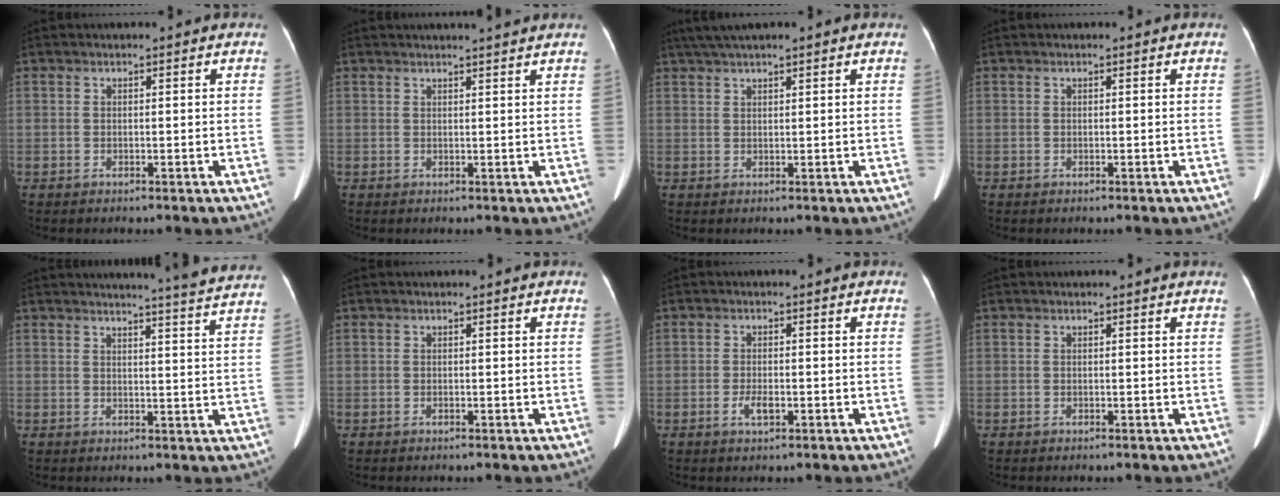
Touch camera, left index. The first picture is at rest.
{"total": 4.3, "force": [3.9, -0.6, 1.6], "torque": [-0.020, 0.010, 0.044]}
{"total": 5.3, "force": [4.1, 0.3, 3.3], "torque": [-0.056, 0.036, 0.071]}
{"total": 0.0}
{"total": 12.9, "force": [12.3, -1.5, 3.7], "torque": [-0.053, -0.057, 0.127]}
{"total": 0.0}
{"total": 2.3, "force": [-0.9, 0.8, 2.0], "torque": [-0.042, -0.001, -0.015]}
{"total": 0.6, "force": [0.5, 0.0, 0.1], "torque": [-0.006, 0.000, 0.005]}